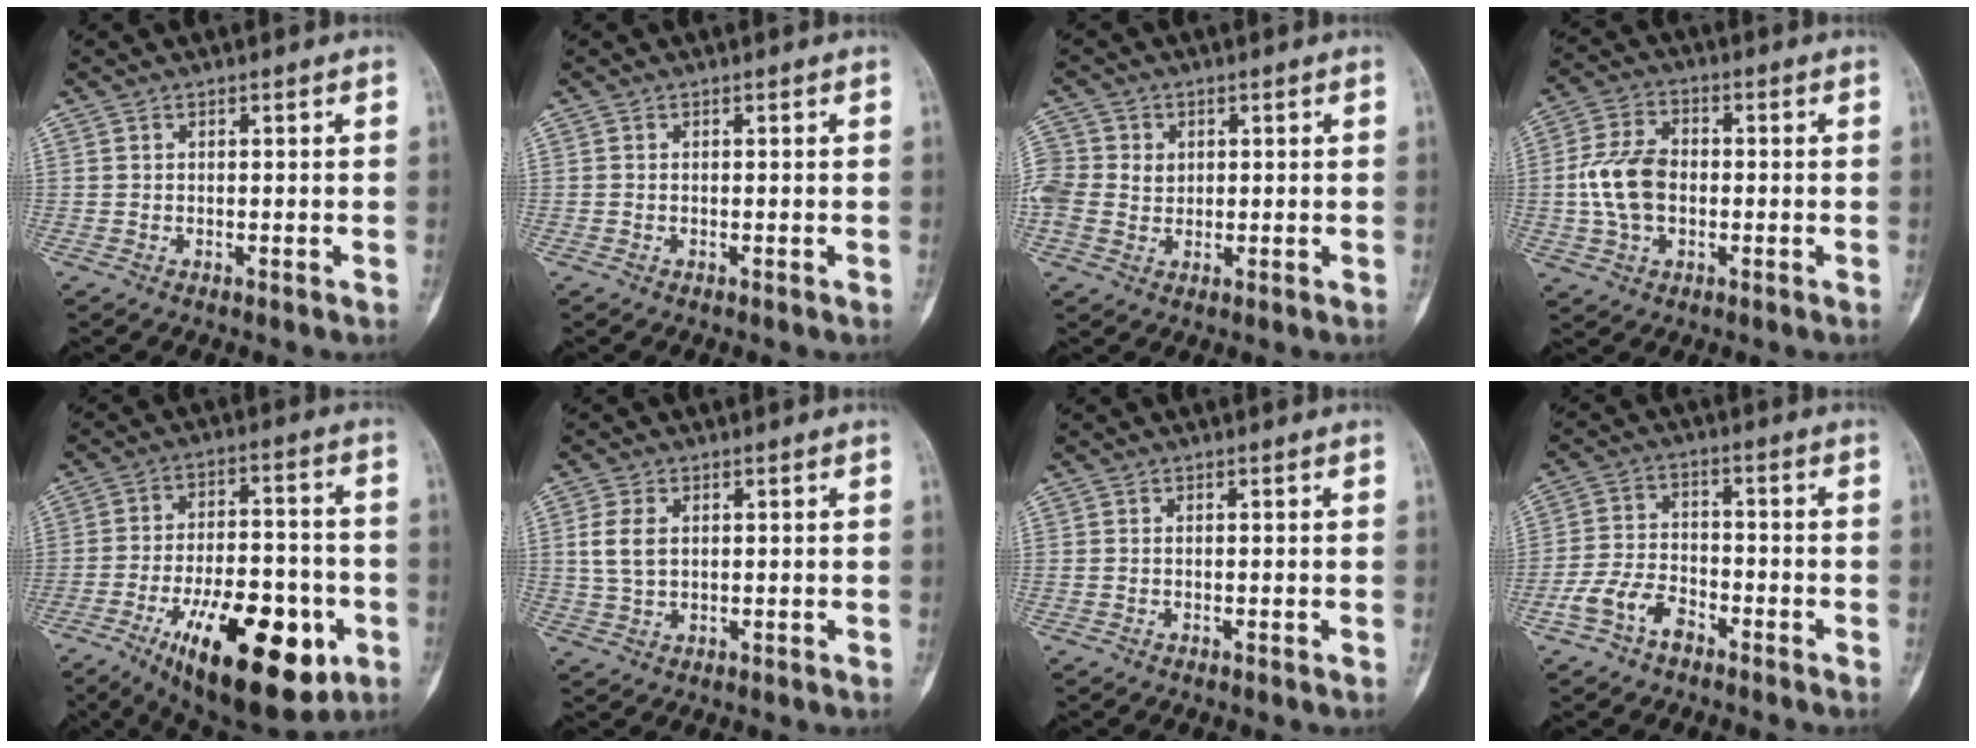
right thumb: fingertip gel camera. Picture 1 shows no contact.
{"total": 0.0}
{"total": 8.9, "force": [1.2, 7.8, 4.1], "torque": [-0.100, 0.012, 0.022]}
{"total": 10.1, "force": [-0.8, 6.8, 7.4], "torque": [-0.140, 0.017, -0.020]}
{"total": 24.0, "force": [-10.0, 10.2, 19.2], "torque": [-0.277, 0.035, -0.143]}
{"total": 5.1, "force": [1.1, 3.2, 3.7], "torque": [-0.079, 0.001, 0.023]}
{"total": 0.0}
{"total": 7.5, "force": [-4.3, 4.4, 4.2], "torque": [-0.086, 0.034, -0.084]}